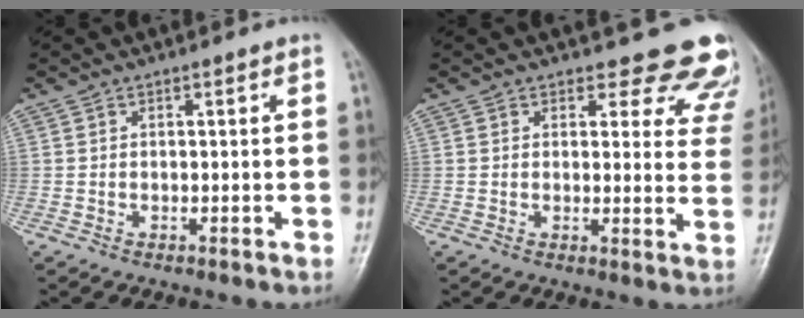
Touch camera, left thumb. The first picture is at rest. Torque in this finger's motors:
{"motor_torque": [0.26, 0.26, -0.09, -0.33, 0.04]}